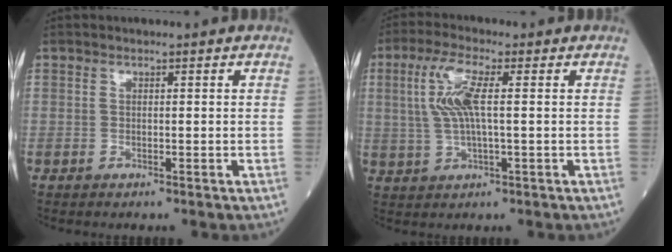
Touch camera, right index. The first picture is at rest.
{"total": 7.1, "force": [1.3, 1.3, 6.8], "torque": [-0.155, 0.010, 0.026]}